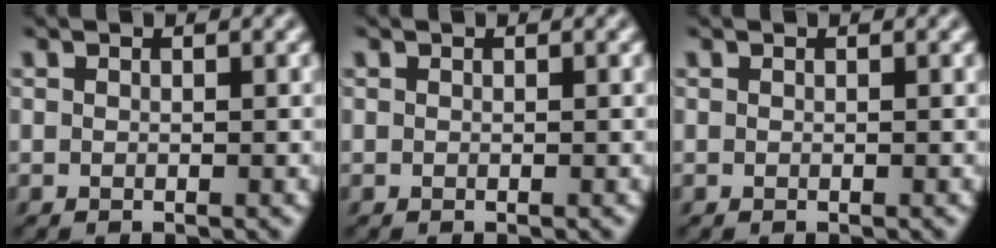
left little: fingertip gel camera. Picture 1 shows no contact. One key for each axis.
{"total": 0.0}
{"total": 0.0}